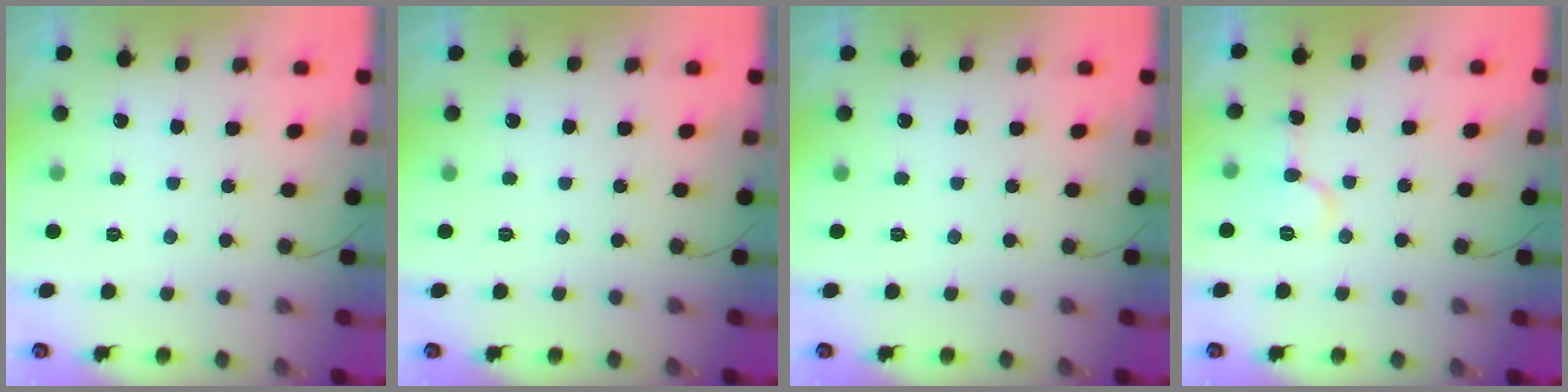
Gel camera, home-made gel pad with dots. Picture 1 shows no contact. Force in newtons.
{"total": 0.0}
{"total": 0.0}
{"total": 8.3, "press": 8.3, "slide": 0.5}